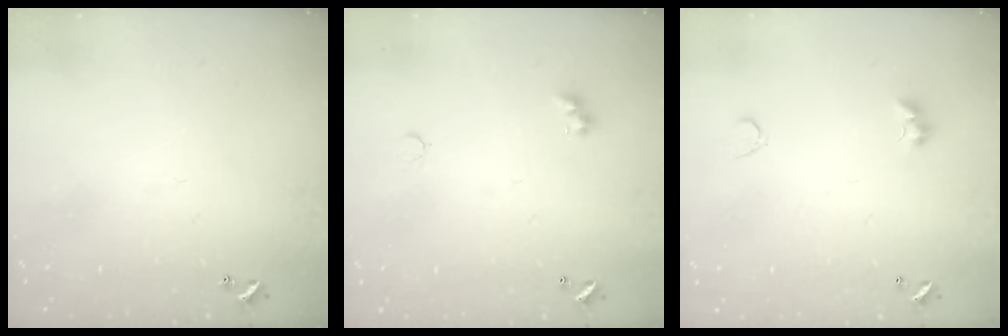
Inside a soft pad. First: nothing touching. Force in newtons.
{"total": 2.9, "press": 2.8, "slide": 0.6}
{"total": 3.9, "press": 3.8, "slide": 0.6}